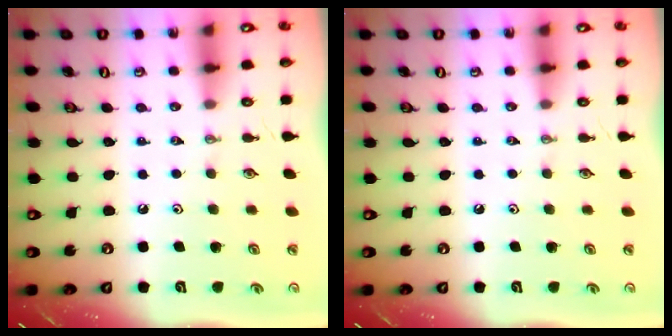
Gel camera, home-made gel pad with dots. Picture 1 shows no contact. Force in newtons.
{"total": 0.0}